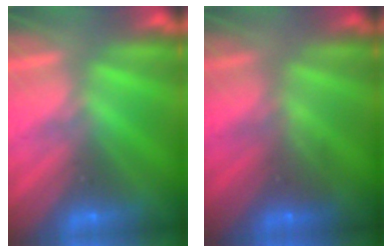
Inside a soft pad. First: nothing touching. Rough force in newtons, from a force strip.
{"total": 2.1}